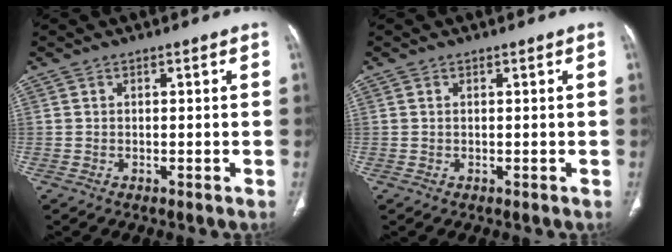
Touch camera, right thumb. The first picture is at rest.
{"total": 0.0}